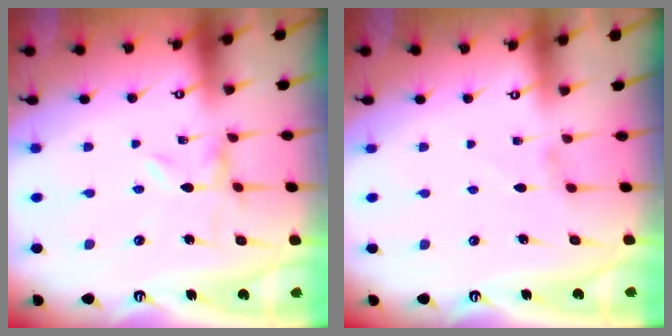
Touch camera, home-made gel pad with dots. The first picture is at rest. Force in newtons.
{"total": 1.6, "press": 1.5, "slide": 0.4}